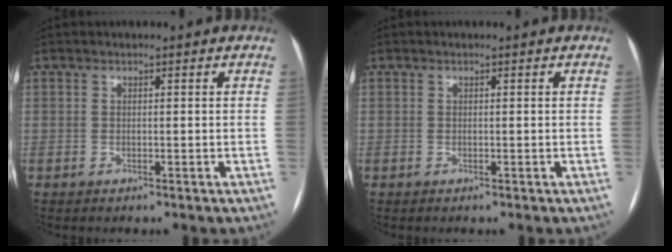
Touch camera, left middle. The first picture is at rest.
{"total": 0.0}